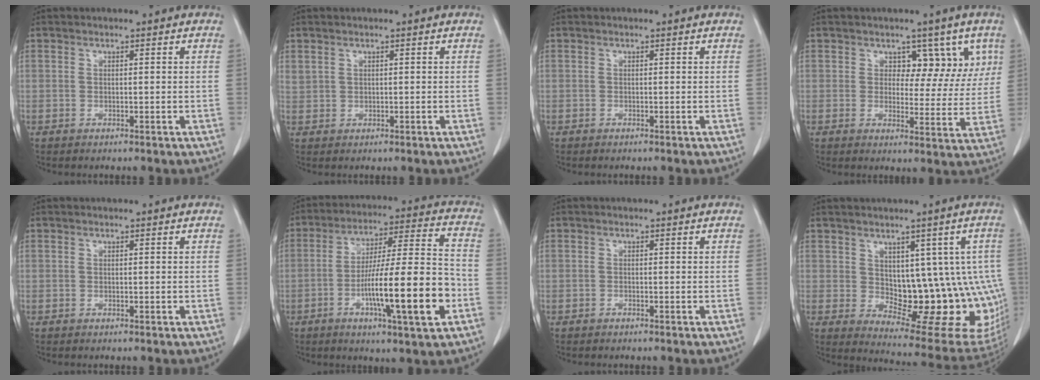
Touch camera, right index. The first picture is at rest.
{"total": 1.4, "force": [0.9, 1.0, 0.3], "torque": [-0.002, 0.015, 0.021]}
{"total": 0.0}
{"total": 6.6, "force": [3.5, 4.2, 3.6], "torque": [-0.015, 0.003, 0.044]}
{"total": 0.0}
{"total": 17.1, "force": [-5.6, 1.1, 16.2], "torque": [-0.271, 0.002, -0.086]}
{"total": 0.0}
{"total": 15.9, "force": [-0.1, 7.8, 13.8], "torque": [-0.127, 0.008, 0.024]}